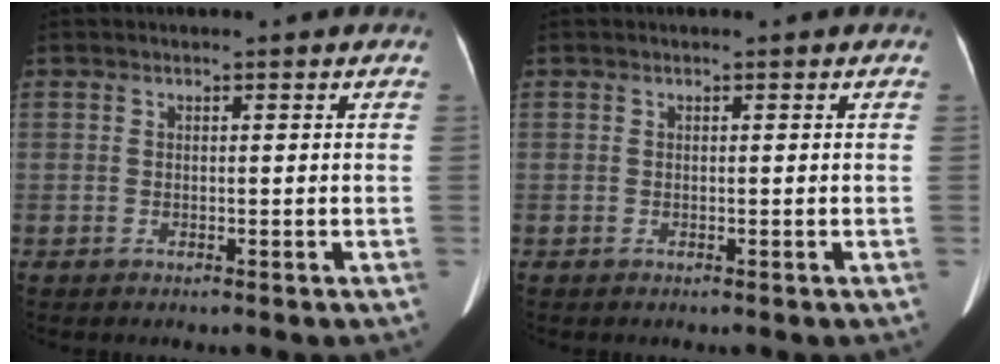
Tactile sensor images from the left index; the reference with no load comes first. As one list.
[{"total": 0.0}]